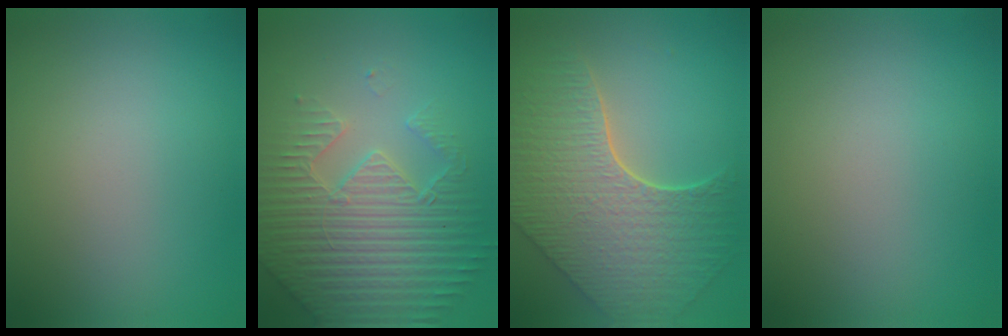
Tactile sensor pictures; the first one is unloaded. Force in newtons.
{"total": 5.3, "press": 5.1, "slide": 1.5}
{"total": 8.5, "press": 6.3, "slide": 5.7}
{"total": 0.0}